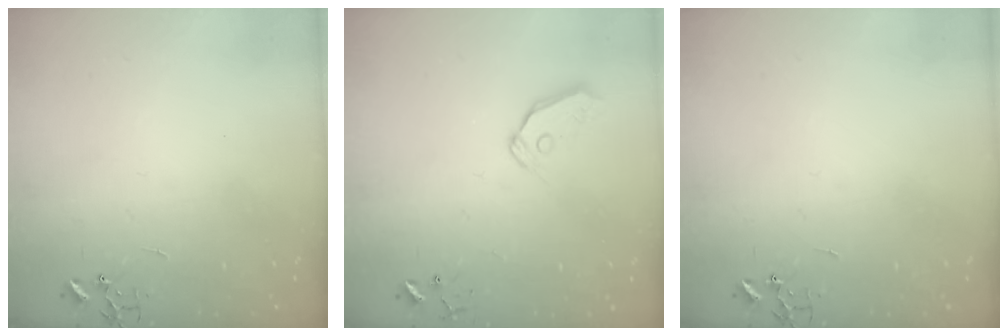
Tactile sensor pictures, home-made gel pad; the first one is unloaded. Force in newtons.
{"total": 7.3, "press": 7.2, "slide": 0.8}
{"total": 0.0}